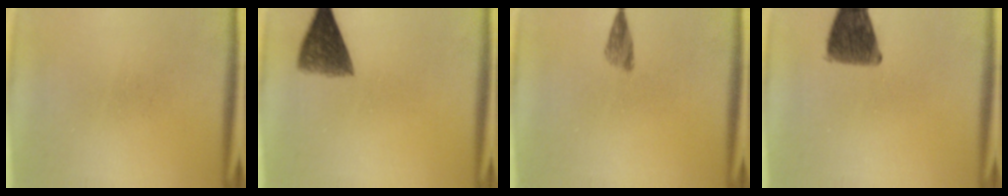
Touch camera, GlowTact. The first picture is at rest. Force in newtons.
{"total": 6.3}
{"total": 2.1}
{"total": 9.2}